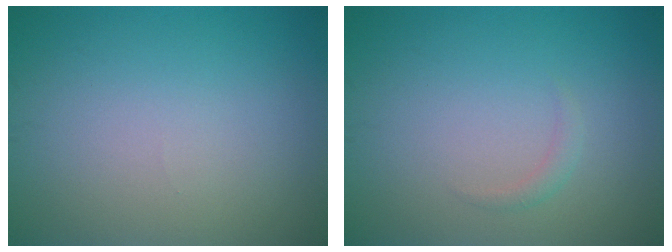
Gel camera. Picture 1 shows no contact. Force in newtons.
{"total": 0.9, "press": 0.9, "slide": 0.1}